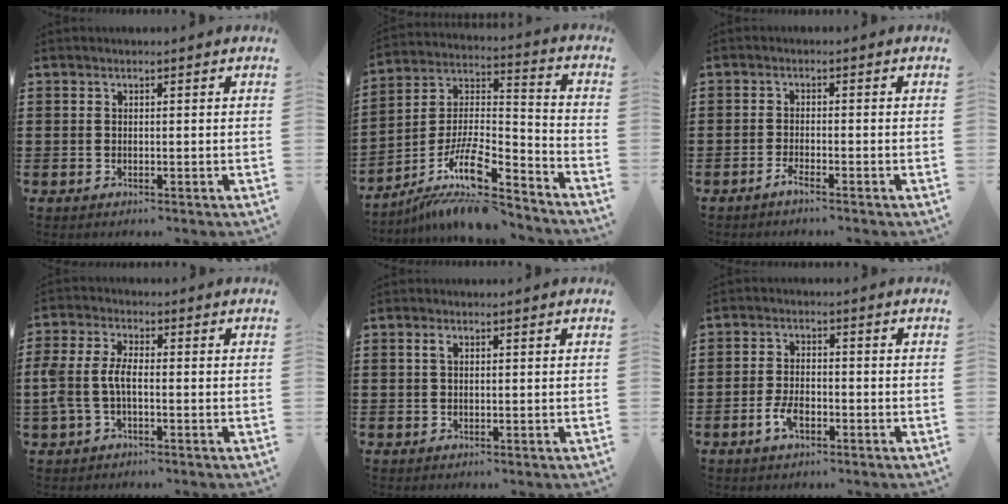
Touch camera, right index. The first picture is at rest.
{"total": 12.5, "force": [-8.7, 3.5, 8.2], "torque": [-0.161, 0.015, -0.167]}
{"total": 1.8, "force": [-1.6, 0.0, 0.8], "torque": [-0.014, -0.002, -0.030]}
{"total": 4.7, "force": [-1.0, 2.3, 4.0], "torque": [-0.101, -0.004, -0.027]}
{"total": 1.1, "force": [0.3, 0.6, 0.8], "torque": [-0.019, 0.004, 0.005]}
{"total": 3.9, "force": [-1.8, 1.9, 2.9], "torque": [-0.072, -0.004, -0.039]}